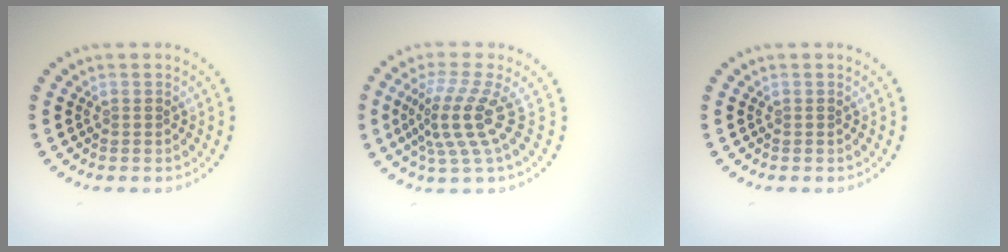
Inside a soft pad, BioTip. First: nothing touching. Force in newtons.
{"total": 4.4, "press": 2.9, "slide": 3.2}
{"total": 0.0}